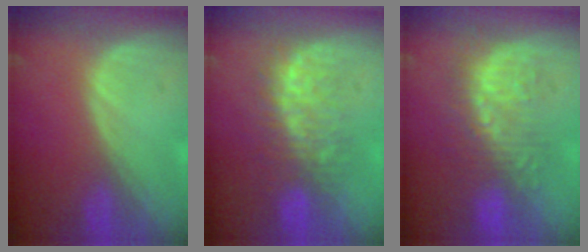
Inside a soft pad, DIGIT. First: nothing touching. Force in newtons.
{"total": 7.7, "press": 7.7, "slide": 1.2}
{"total": 8.8, "press": 8.6, "slide": 2.0}